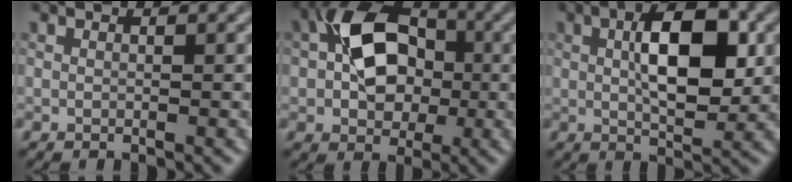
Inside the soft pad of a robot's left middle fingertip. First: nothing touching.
{"total": 8.5, "force": [-0.2, 5.9, 6.1], "torque": [-0.117, 0.015, -0.008]}
{"total": 6.5, "force": [0.7, 2.6, 5.9], "torque": [-0.101, 0.009, 0.018]}